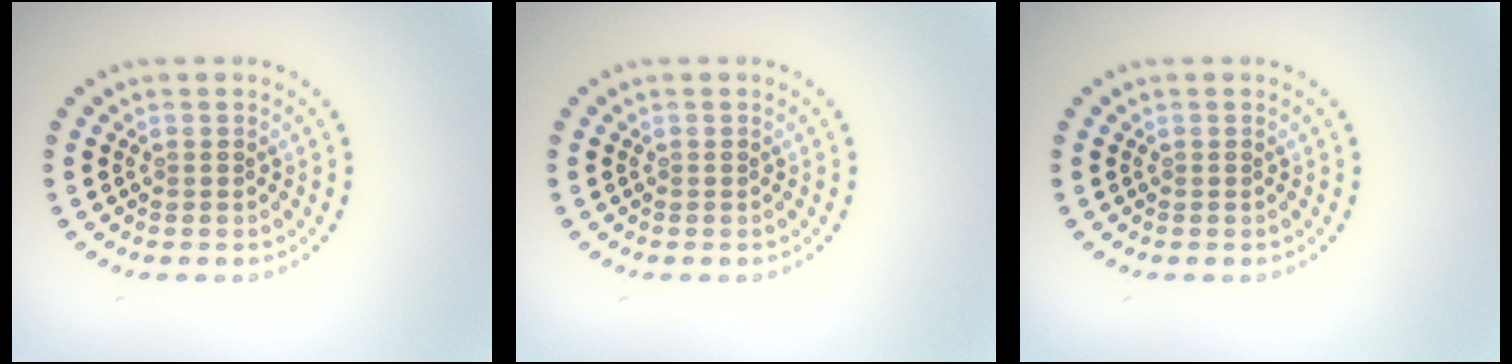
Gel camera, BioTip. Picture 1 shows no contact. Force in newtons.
{"total": 0.0}
{"total": 0.0}